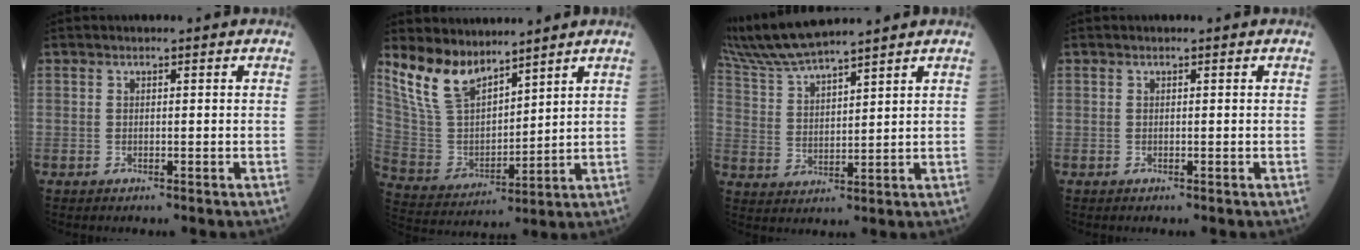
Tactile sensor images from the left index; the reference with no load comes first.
{"total": 10.5, "force": [8.8, 4.0, 4.2], "torque": [-0.096, 0.012, 0.194]}
{"total": 10.7, "force": [9.8, -0.1, 4.1], "torque": [-0.093, 0.023, 0.196]}
{"total": 0.0}